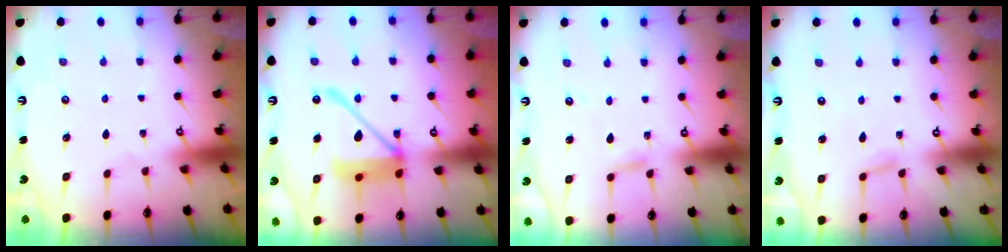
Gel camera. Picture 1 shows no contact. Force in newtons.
{"total": 15.1, "press": 14.9, "slide": 2.2}
{"total": 3.5, "press": 3.5, "slide": 0.4}
{"total": 4.4, "press": 4.4, "slide": 0.5}